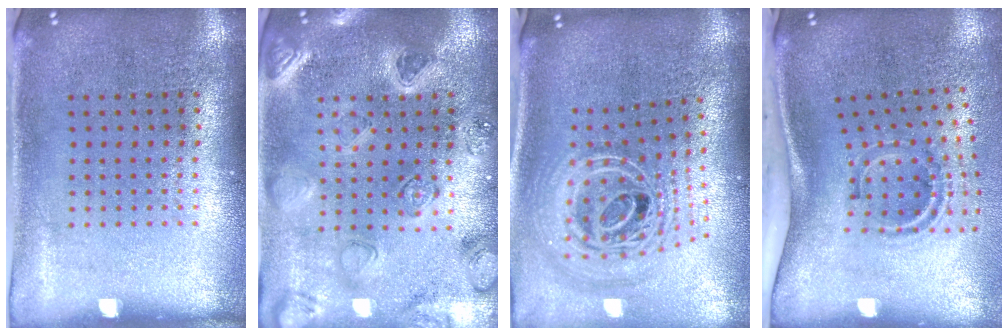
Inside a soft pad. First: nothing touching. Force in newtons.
{"total": 2.3, "press": 2.3, "slide": 0.3}
{"total": 2.8, "press": 1.9, "slide": 2.0}
{"total": 2.1, "press": 1.2, "slide": 1.7}